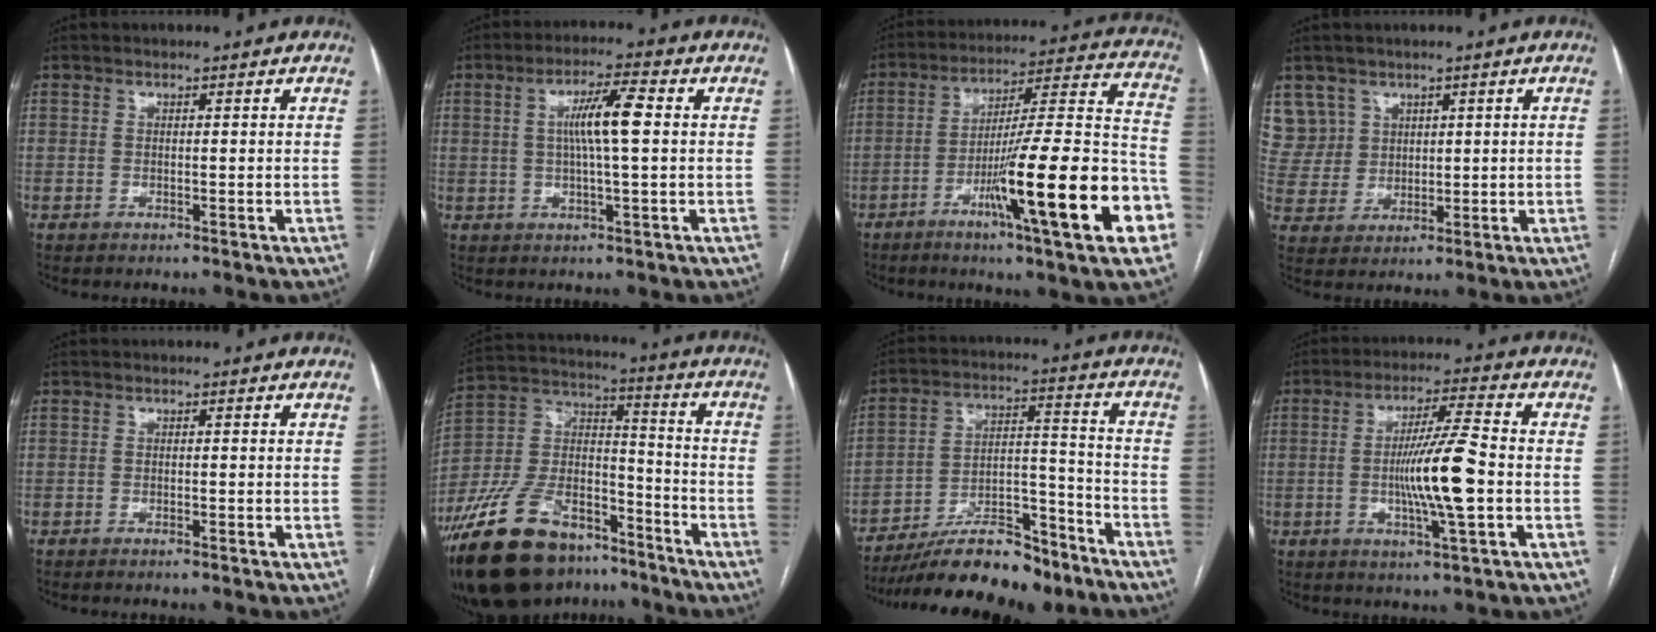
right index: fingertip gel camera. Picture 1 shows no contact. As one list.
[{"total": 6.8, "force": [0.9, 0.2, 6.8], "torque": [-0.123, 0.006, 0.014]}, {"total": 23.9, "force": [-9.1, 0.9, 22.0], "torque": [-0.283, -0.008, -0.143]}, {"total": 7.7, "force": [4.3, 6.4, 0.0], "torque": [-0.003, 0.018, 0.099]}, {"total": 0.8, "force": [-0.8, 0.0, 0.4], "torque": [-0.012, -0.002, -0.011]}, {"total": 22.4, "force": [-15.8, 10.7, 11.7], "torque": [-0.275, 0.018, -0.277]}, {"total": 16.4, "force": [-13.6, 4.1, 8.1], "torque": [-0.140, 0.019, -0.232]}, {"total": 10.5, "force": [-1.5, 0.1, 10.4], "torque": [-0.188, -0.004, -0.031]}]